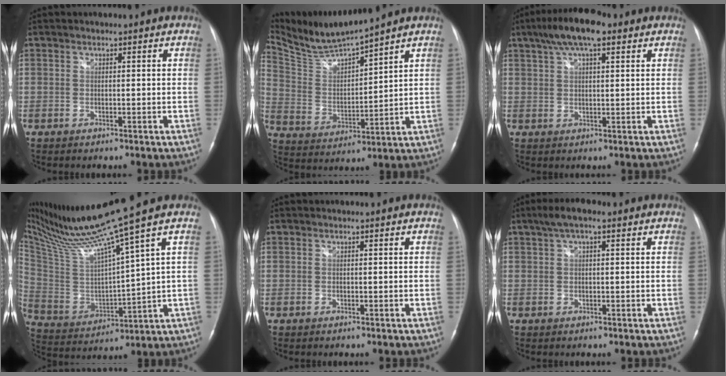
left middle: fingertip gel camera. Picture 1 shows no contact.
{"total": 10.0, "force": [9.4, -1.2, 3.1], "torque": [-0.077, -0.005, 0.194]}
{"total": 8.9, "force": [5.5, 2.4, 6.7], "torque": [-0.125, 0.024, 0.090]}
{"total": 16.8, "force": [12.6, -2.7, 10.8], "torque": [-0.194, -0.014, 0.237]}
{"total": 0.0}
{"total": 4.6, "force": [2.6, 1.3, 3.6], "torque": [-0.070, 0.029, 0.041]}